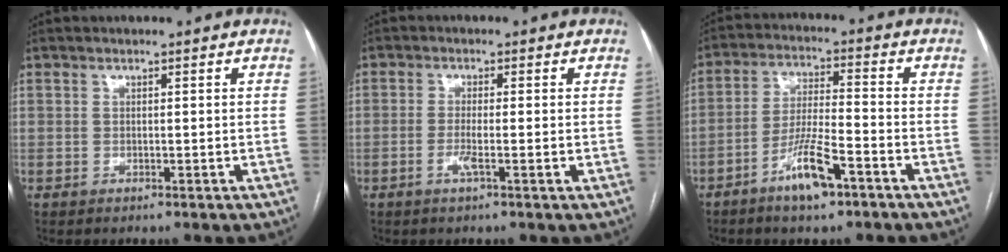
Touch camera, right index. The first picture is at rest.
{"total": 2.4, "force": [-0.8, 0.1, 2.3], "torque": [-0.047, -0.002, -0.016]}
{"total": 7.0, "force": [-4.2, 1.0, 5.5], "torque": [-0.111, -0.001, -0.076]}